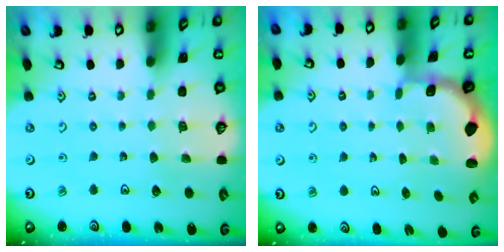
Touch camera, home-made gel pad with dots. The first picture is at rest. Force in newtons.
{"total": 1.8, "press": 1.6, "slide": 0.7}